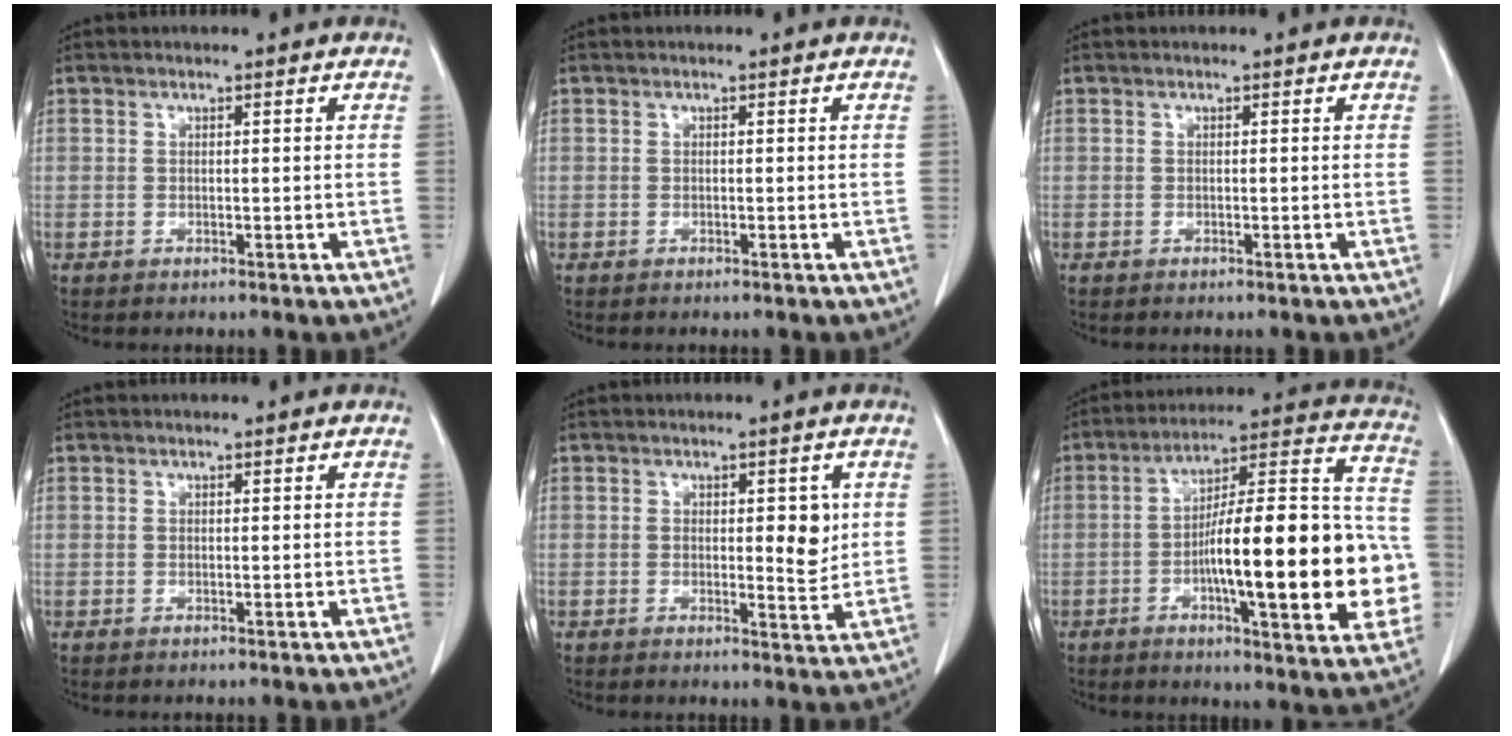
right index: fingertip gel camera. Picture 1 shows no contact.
{"total": 0.0}
{"total": 0.0}
{"total": 0.0}
{"total": 4.3, "force": [0.8, 1.5, 3.9], "torque": [-0.050, -0.007, 0.010]}
{"total": 24.6, "force": [-4.7, 4.9, 23.7], "torque": [-0.290, 0.027, -0.062]}